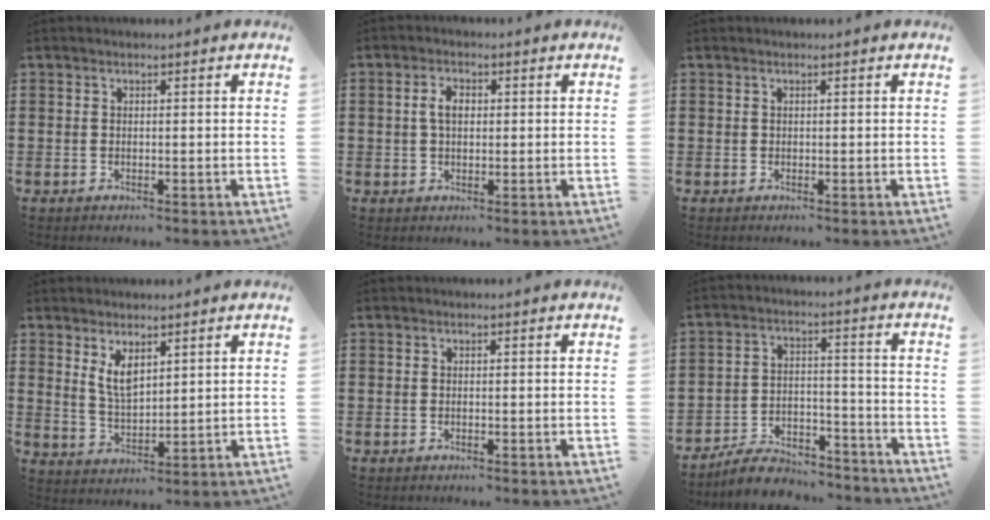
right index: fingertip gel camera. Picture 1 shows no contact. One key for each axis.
{"total": 3.2, "fx": 0.3, "fy": 1.8, "fz": 2.6, "tx": -0.054, "ty": 0.010, "tz": 0.003}
{"total": 0.0}
{"total": 4.6, "fx": 2.5, "fy": 2.0, "fz": 3.3, "tx": -0.071, "ty": 0.003, "tz": 0.045}
{"total": 0.0}
{"total": 6.3, "fx": -5.9, "fy": 1.5, "fz": 1.6, "tx": -0.028, "ty": 0.018, "tz": -0.112}